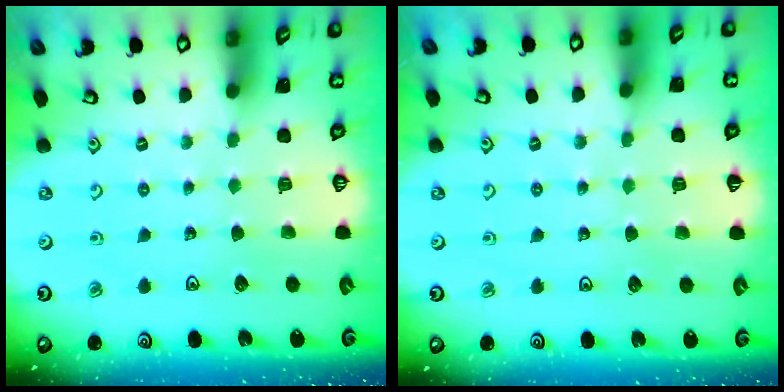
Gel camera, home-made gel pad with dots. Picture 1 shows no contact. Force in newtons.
{"total": 2.4, "press": 2.4, "slide": 0.5}